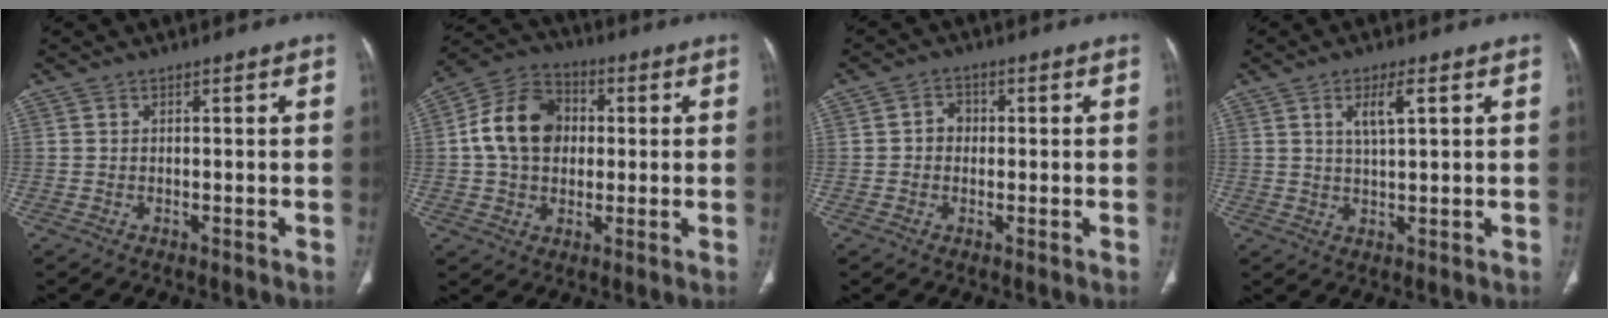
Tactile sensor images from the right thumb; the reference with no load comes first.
{"total": 13.6, "force": [1.2, 10.5, 8.6], "torque": [-0.133, 0.022, 0.014]}
{"total": 3.2, "force": [0.0, 2.8, 1.4], "torque": [-0.007, 0.011, -0.006]}
{"total": 4.9, "force": [2.0, 1.4, 4.2], "torque": [-0.078, -0.007, 0.040]}